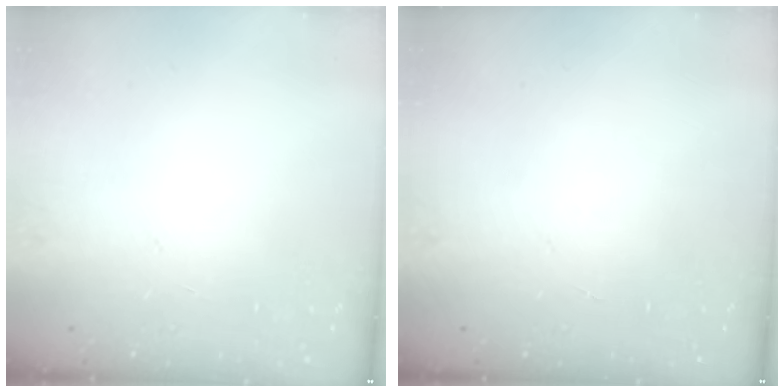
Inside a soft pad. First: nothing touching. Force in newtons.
{"total": 0.0}